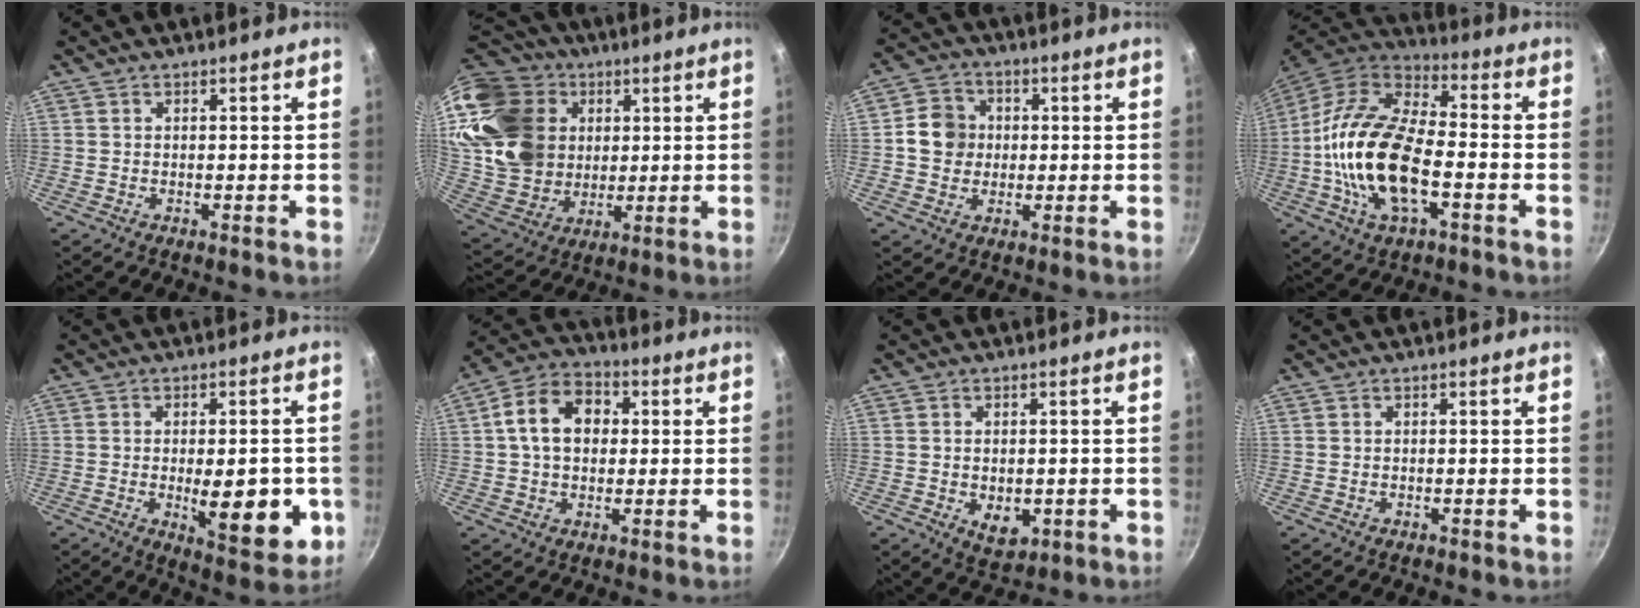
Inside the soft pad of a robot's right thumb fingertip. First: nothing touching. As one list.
[{"total": 23.1, "force": [6.7, 18.5, 12.2], "torque": [-0.199, 0.000, 0.143]}, {"total": 7.4, "force": [0.3, 6.8, 3.1], "torque": [-0.021, 0.010, -0.009]}, {"total": 20.8, "force": [-4.0, 10.2, 17.6], "torque": [-0.330, 0.031, -0.087]}, {"total": 13.3, "force": [-2.5, 5.4, 11.9], "torque": [-0.130, -0.011, -0.026]}, {"total": 11.7, "force": [1.6, 8.7, 7.7], "torque": [-0.105, 0.023, 0.011]}, {"total": 5.3, "force": [-0.9, 3.5, 3.8], "torque": [-0.048, -0.009, -0.004]}, {"total": 0.0}]